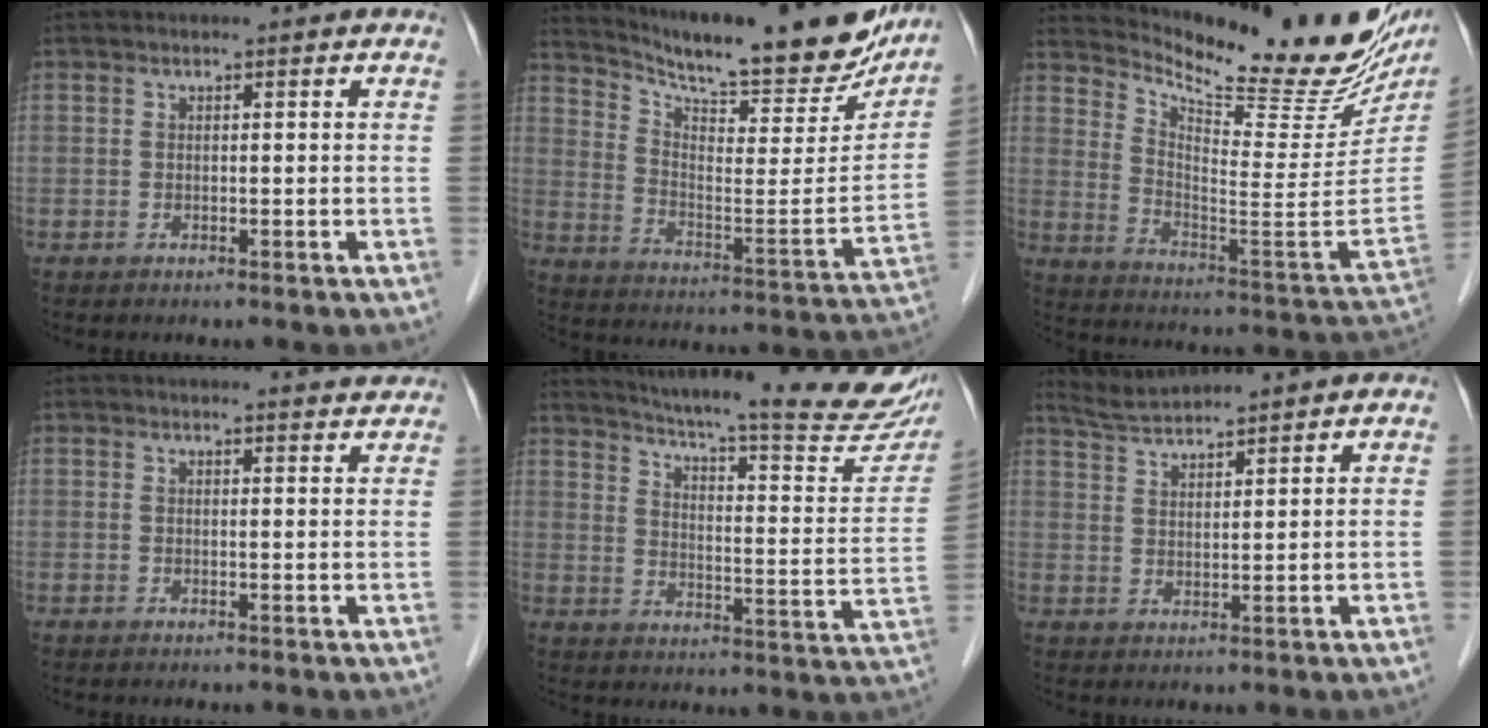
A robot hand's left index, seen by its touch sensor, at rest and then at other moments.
{"total": 25.6, "force": [22.4, 4.5, 11.5], "torque": [-0.186, -0.051, 0.305]}
{"total": 25.3, "force": [22.1, 5.0, 11.4], "torque": [-0.181, -0.073, 0.301]}
{"total": 3.1, "force": [3.1, 0.1, 0.2], "torque": [-0.008, -0.004, 0.025]}
{"total": 27.9, "force": [24.6, 1.7, 13.1], "torque": [-0.198, -0.077, 0.311]}
{"total": 5.5, "force": [5.3, -0.7, 1.1], "torque": [-0.029, 0.020, 0.103]}